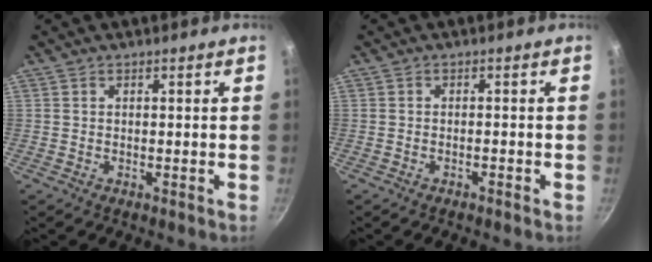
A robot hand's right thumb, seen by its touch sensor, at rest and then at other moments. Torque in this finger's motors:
{"motor_torque": [-0.50, -0.23, -0.46, 0.40, -0.02]}